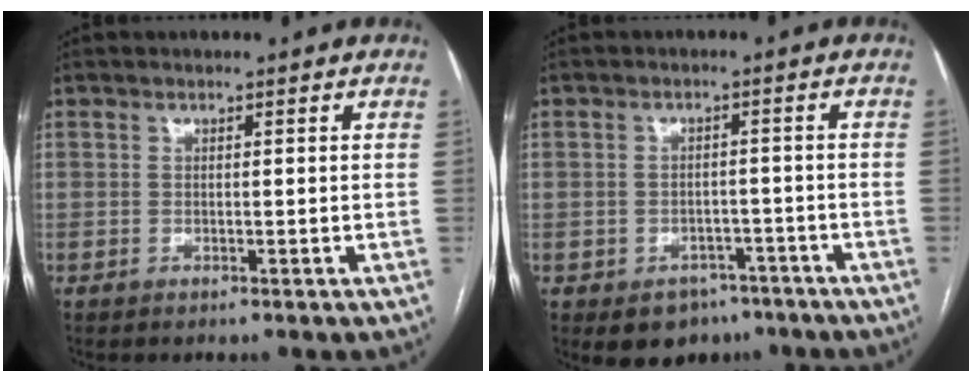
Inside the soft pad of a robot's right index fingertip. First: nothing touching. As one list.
[{"total": 6.6, "force": [-4.3, 4.8, 1.6], "torque": [-0.010, 0.014, -0.053]}]